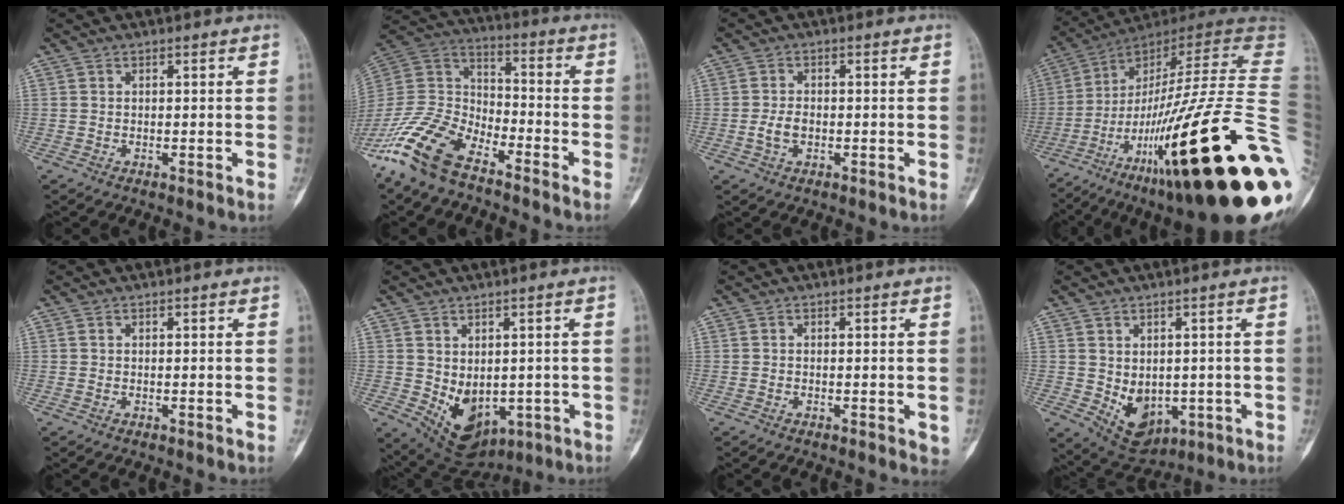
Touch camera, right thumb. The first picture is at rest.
{"total": 15.9, "force": [-11.3, 6.9, 8.7], "torque": [-0.177, 0.060, -0.225]}
{"total": 2.9, "force": [-0.7, 1.7, 2.2], "torque": [-0.046, 0.008, -0.013]}
{"total": 40.9, "force": [-10.6, 7.6, 38.8], "torque": [-0.530, 0.032, -0.172]}
{"total": 0.0}
{"total": 10.0, "force": [-1.7, 6.9, 7.1], "torque": [-0.084, -0.006, 0.003]}
{"total": 1.9, "force": [-0.6, 0.7, 1.7], "torque": [-0.013, -0.001, -0.009]}
{"total": 8.3, "force": [-1.2, 6.0, 5.6], "torque": [-0.064, -0.008, 0.009]}